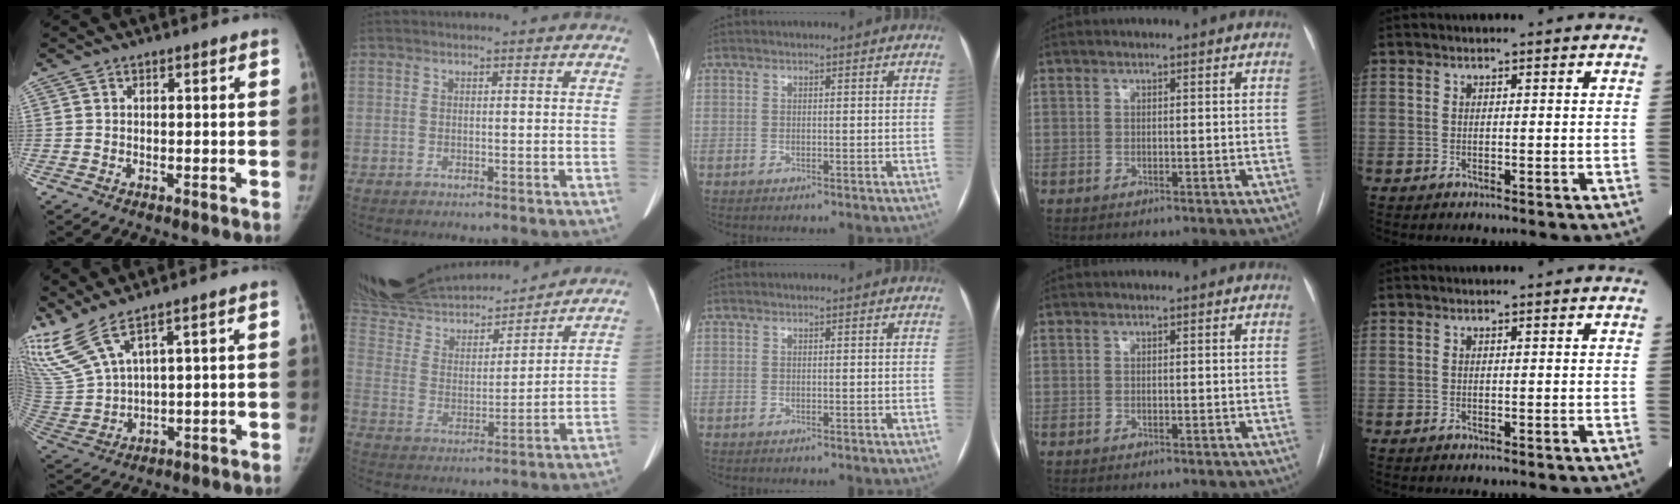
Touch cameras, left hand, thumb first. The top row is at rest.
{"thumb": {"total": 9.6, "force": [7.5, 1.3, 5.9], "torque": [-0.147, -0.035, 0.177]}, "index": {"total": 26.0, "force": [23.3, 6.6, 9.3], "torque": [-0.214, 0.013, 0.389]}}